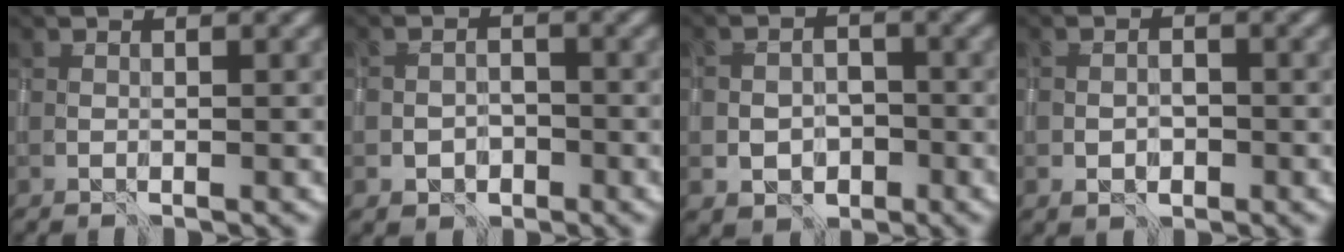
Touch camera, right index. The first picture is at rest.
{"total": 2.0, "force": [-1.1, 1.5, 0.8], "torque": [-0.011, 0.004, -0.019]}
{"total": 3.2, "force": [-1.2, 2.4, 1.6], "torque": [-0.023, 0.001, -0.021]}
{"total": 1.5, "force": [-0.6, 1.1, 0.9], "torque": [-0.014, 0.003, -0.010]}